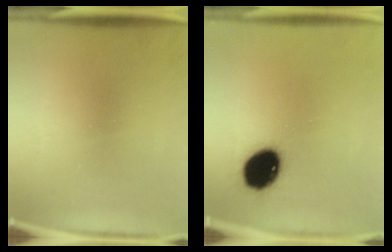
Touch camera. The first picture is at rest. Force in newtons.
{"total": 12.9}